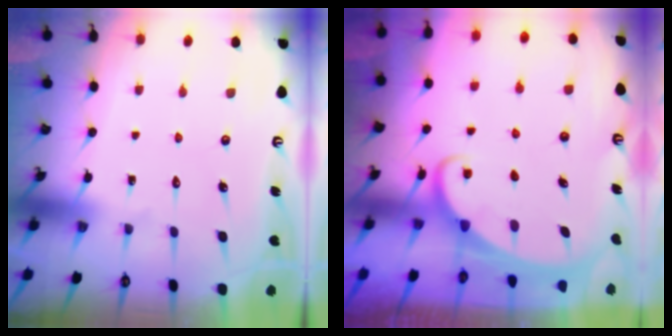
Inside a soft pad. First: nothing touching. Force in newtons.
{"total": 2.0, "press": 2.0, "slide": 0.1}